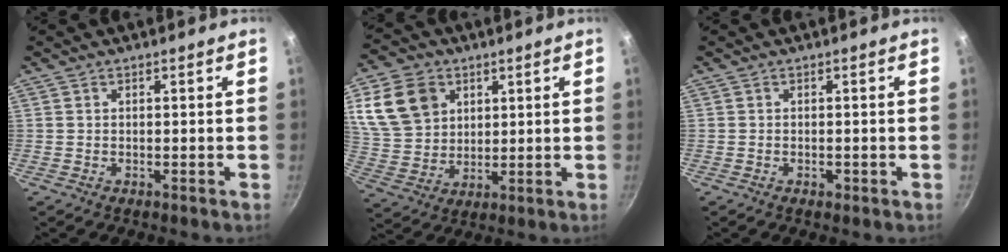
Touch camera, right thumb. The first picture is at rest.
{"total": 13.8, "force": [5.1, 10.6, 7.1], "torque": [-0.118, -0.007, 0.107]}
{"total": 1.0, "force": [-0.5, 0.5, 0.7], "torque": [-0.012, 0.002, -0.007]}